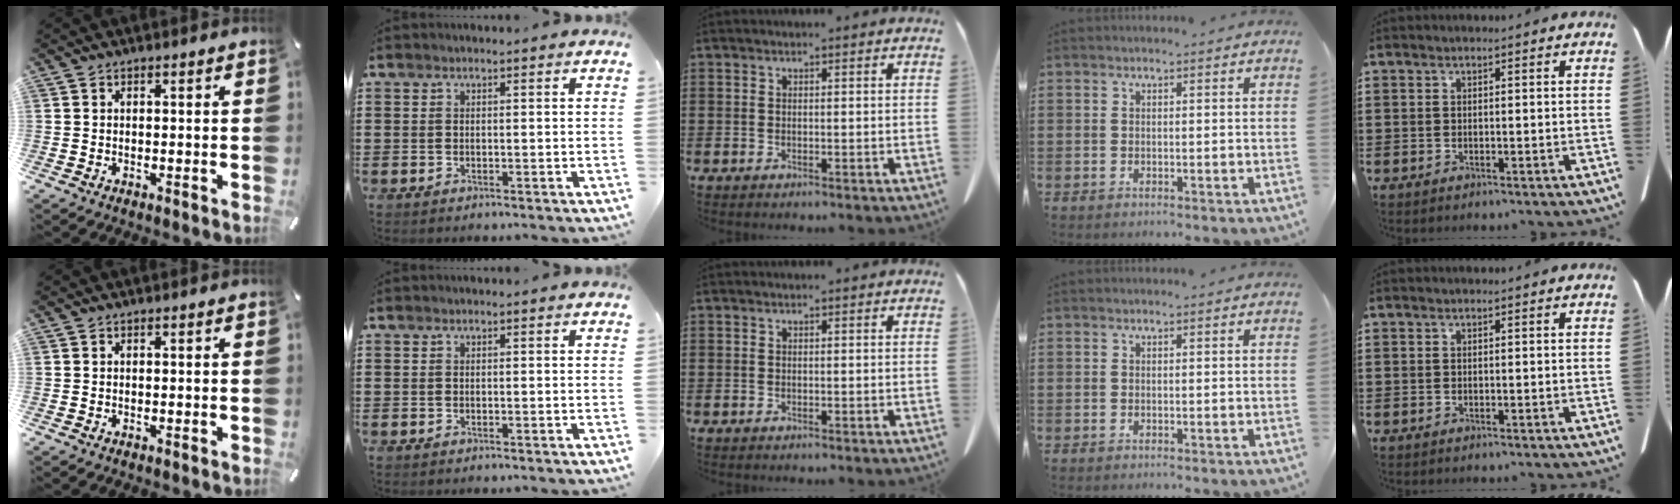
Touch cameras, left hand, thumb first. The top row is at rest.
{}